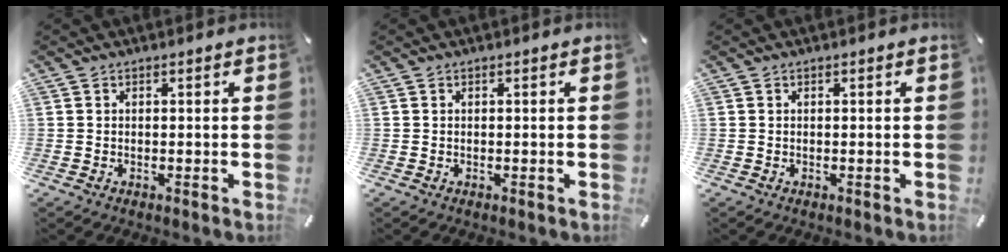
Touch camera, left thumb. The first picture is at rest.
{"total": 0.0}
{"total": 0.0}